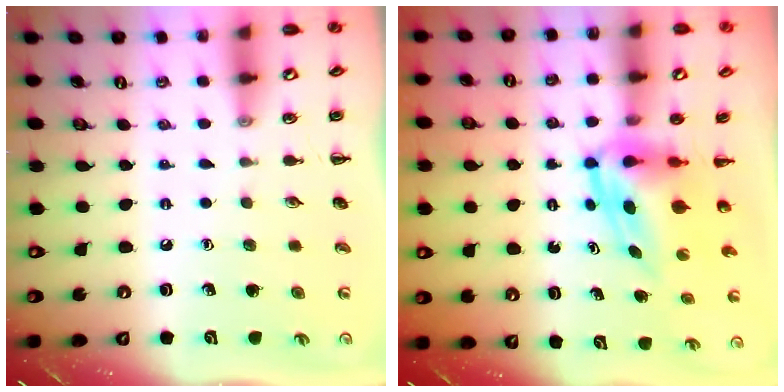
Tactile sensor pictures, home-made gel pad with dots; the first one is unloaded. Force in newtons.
{"total": 5.0, "press": 4.9, "slide": 0.9}